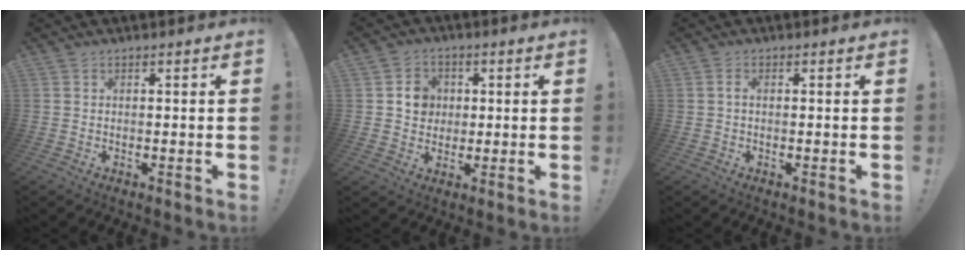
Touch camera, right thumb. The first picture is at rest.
{"total": 7.2, "force": [1.5, 6.7, 2.3], "torque": [-0.020, -0.001, 0.029]}
{"total": 1.2, "force": [-0.1, 0.6, 1.0], "torque": [-0.021, 0.004, -0.003]}